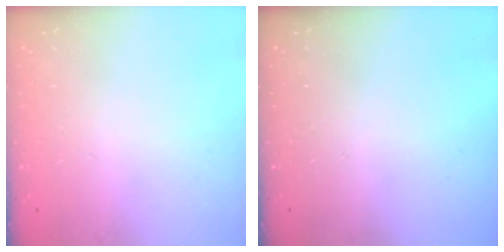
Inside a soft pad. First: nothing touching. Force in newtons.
{"total": 0.0}